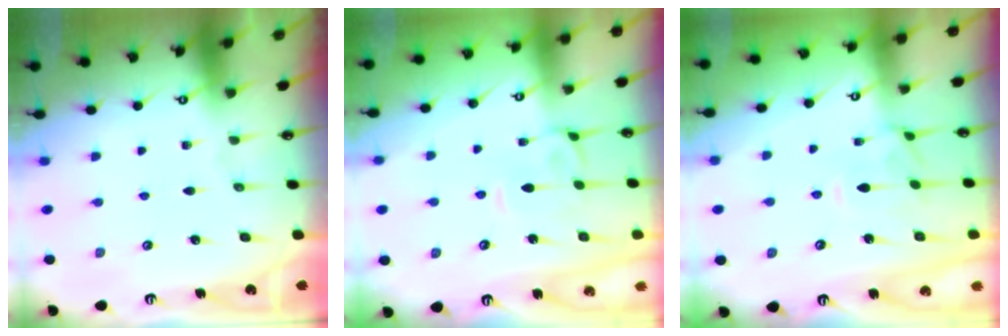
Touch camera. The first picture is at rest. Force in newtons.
{"total": 2.1, "press": 1.9, "slide": 0.7}
{"total": 1.4, "press": 1.3, "slide": 0.6}